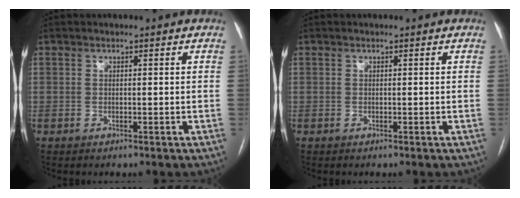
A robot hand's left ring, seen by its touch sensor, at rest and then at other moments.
{"total": 0.0}